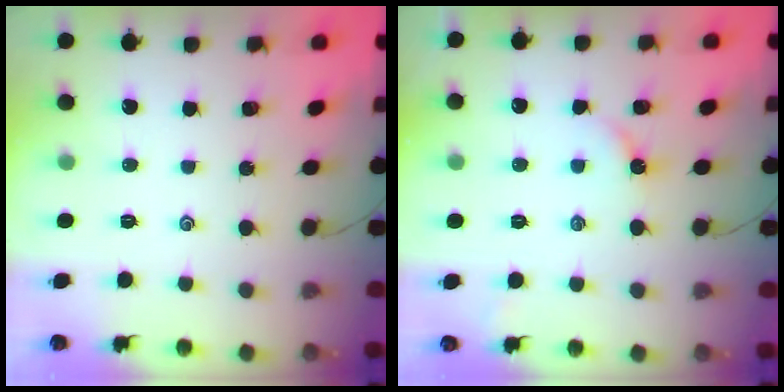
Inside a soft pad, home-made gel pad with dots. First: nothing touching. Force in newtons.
{"total": 3.0, "press": 3.0, "slide": 0.5}